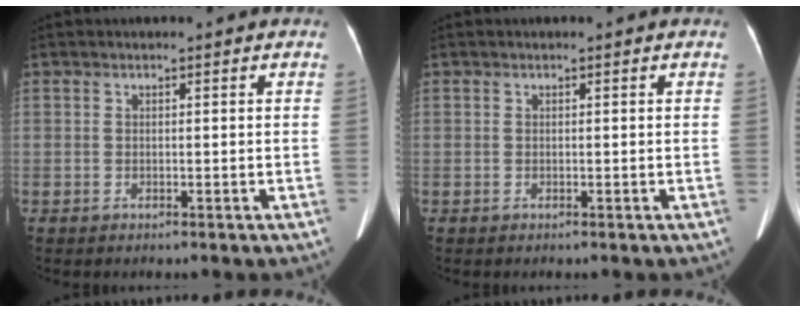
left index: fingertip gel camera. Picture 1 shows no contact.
{"total": 0.0}